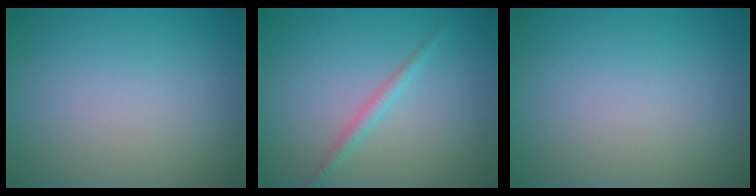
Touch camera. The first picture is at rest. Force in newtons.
{"total": 1.4, "press": 1.4, "slide": 0.0}
{"total": 0.0}